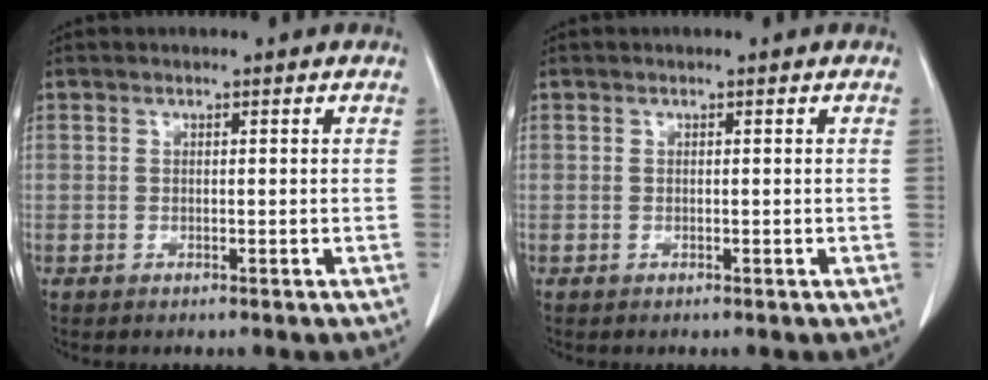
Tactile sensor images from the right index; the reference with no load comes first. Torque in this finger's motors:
{"motor_torque": [0.01, 0.00, 0.00, 0.00]}